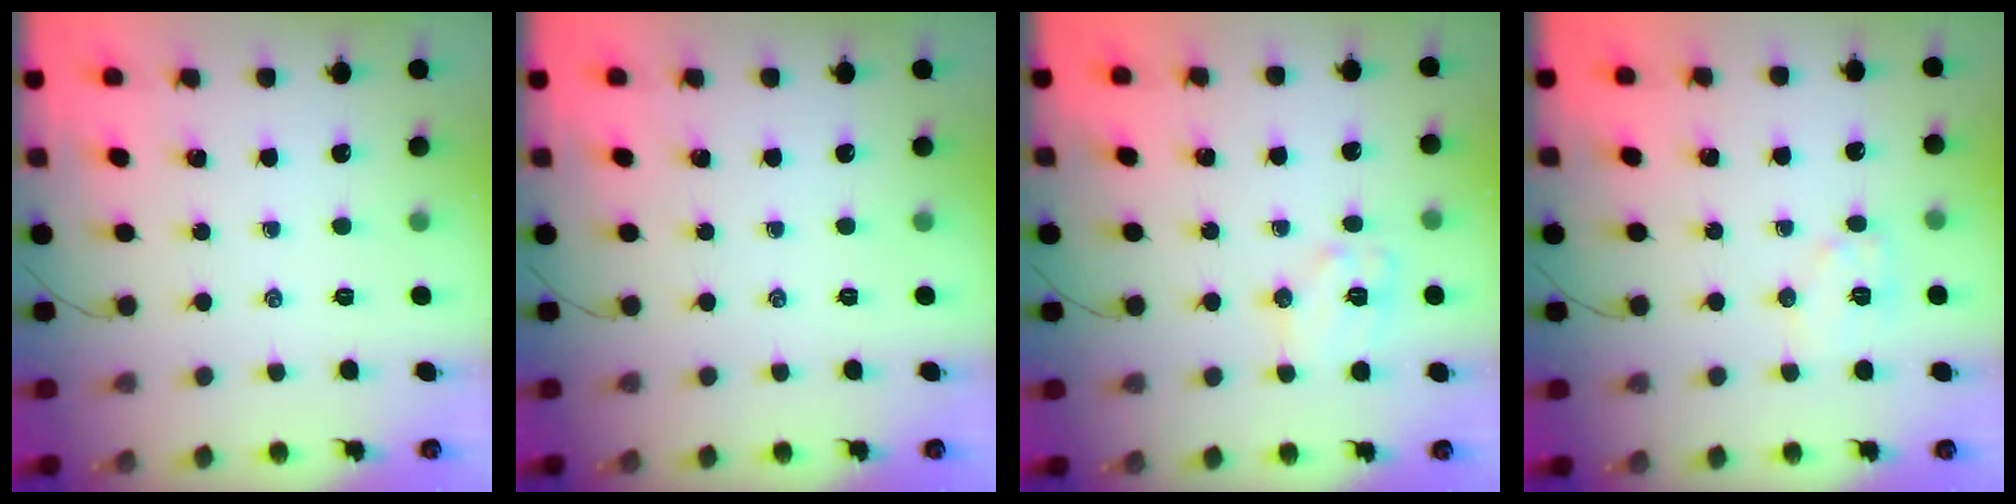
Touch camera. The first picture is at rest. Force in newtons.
{"total": 0.0}
{"total": 10.0, "press": 10.0, "slide": 0.5}
{"total": 6.8, "press": 6.8, "slide": 0.6}